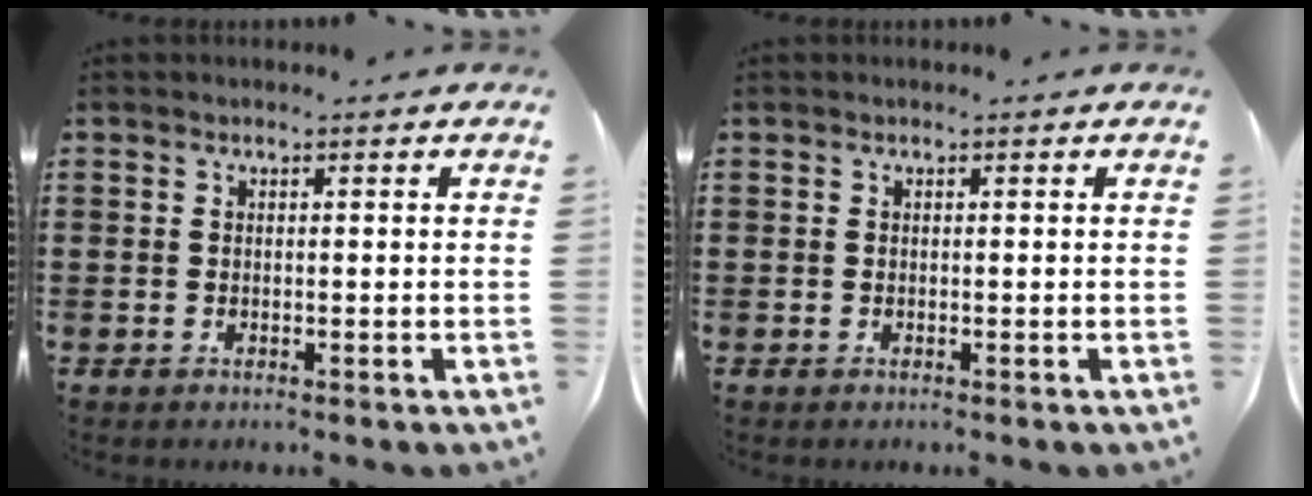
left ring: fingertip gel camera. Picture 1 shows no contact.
{"total": 0.0}